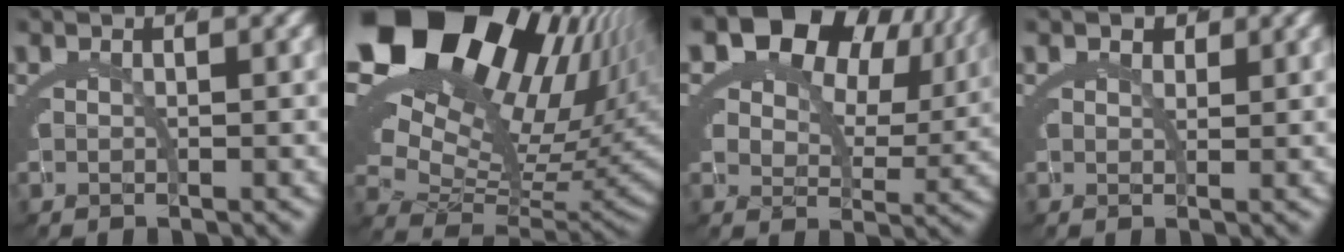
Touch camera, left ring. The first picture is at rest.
{"total": 20.7, "force": [4.9, 13.2, 15.1], "torque": [-0.258, 0.001, 0.071]}
{"total": 12.1, "force": [4.6, 8.3, 7.4], "torque": [-0.115, 0.011, 0.058]}
{"total": 1.3, "force": [0.4, 1.1, 0.5], "torque": [-0.008, -0.010, 0.012]}